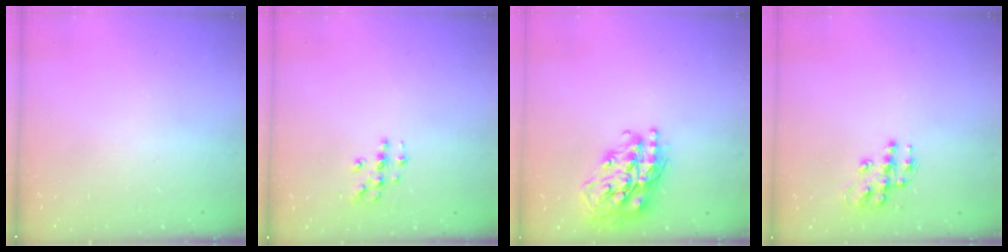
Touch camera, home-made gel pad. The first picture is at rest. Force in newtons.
{"total": 3.3, "press": 3.3, "slide": 0.2}
{"total": 20.5, "press": 20.5, "slide": 1.6}
{"total": 10.8, "press": 10.8, "slide": 0.6}